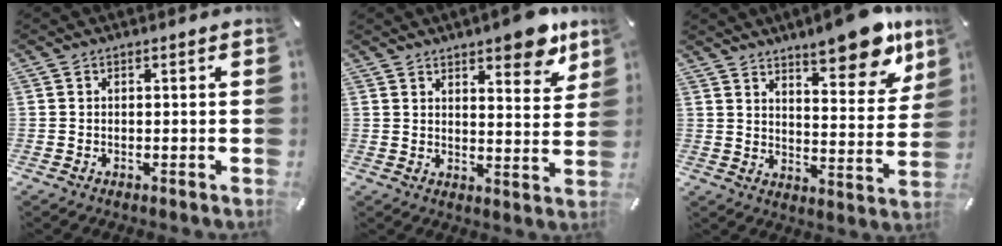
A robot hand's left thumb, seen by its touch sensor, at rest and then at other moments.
{"total": 9.1, "force": [7.3, 3.2, 4.5], "torque": [-0.045, -0.049, 0.122]}
{"total": 14.2, "force": [10.9, 4.6, 7.9], "torque": [-0.089, -0.083, 0.181]}